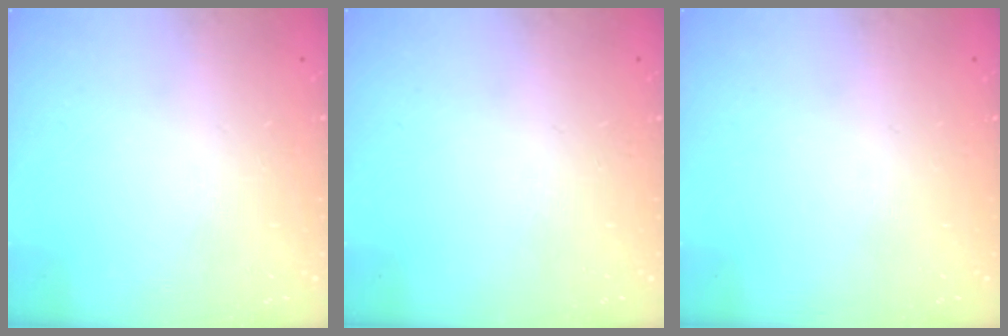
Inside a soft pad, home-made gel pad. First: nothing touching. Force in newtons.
{"total": 0.0}
{"total": 0.0}